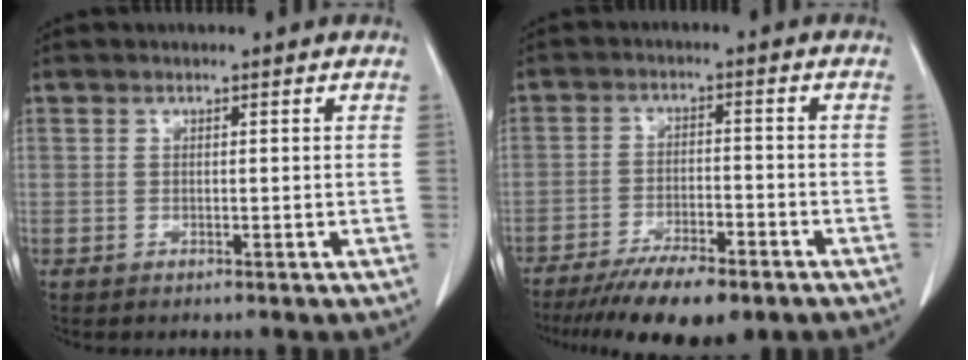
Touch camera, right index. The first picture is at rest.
{"total": 11.6, "force": [-8.5, 2.9, 7.3], "torque": [-0.111, -0.019, -0.134]}